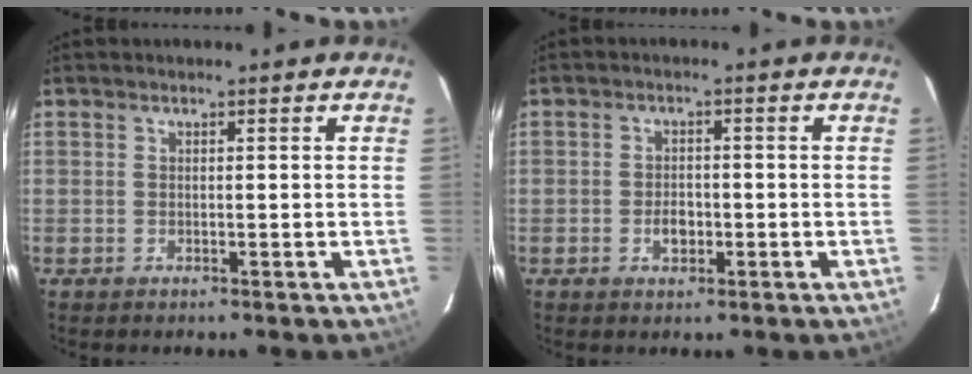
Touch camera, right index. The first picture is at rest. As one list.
[{"total": 3.1, "force": [-1.1, 2.1, 2.0], "torque": [-0.035, 0.002, -0.017]}]